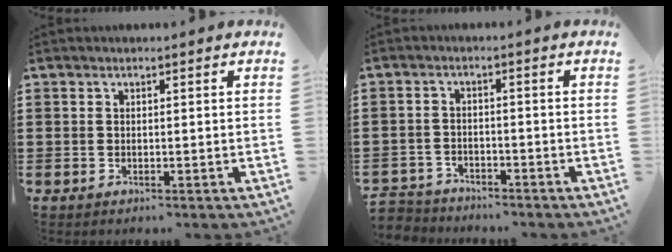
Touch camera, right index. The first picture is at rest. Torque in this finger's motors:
{"motor_torque": [-1.68, 0.46, -1.05, -0.02]}